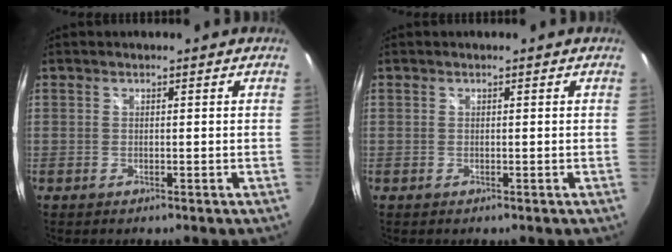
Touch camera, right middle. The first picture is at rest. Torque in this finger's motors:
{"motor_torque": [0.03, 0.05, -0.02, 0.00]}